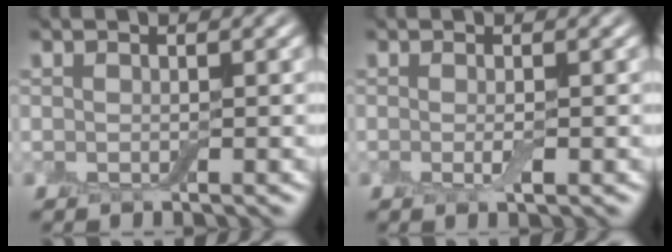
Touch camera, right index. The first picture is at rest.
{"total": 1.0, "force": [-0.3, 0.2, 1.0], "torque": [-0.020, -0.007, -0.004]}